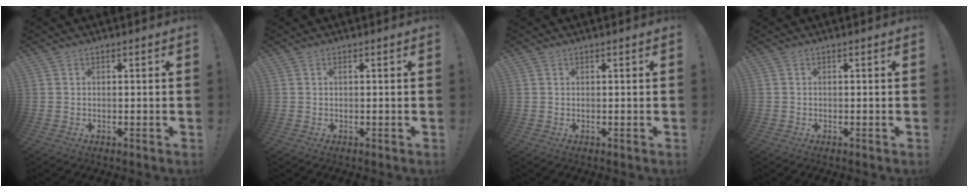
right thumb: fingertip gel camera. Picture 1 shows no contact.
{"total": 0.6, "force": [-0.1, -0.2, 0.6], "torque": [-0.017, 0.004, -0.002]}
{"total": 0.0}
{"total": 0.5, "force": [-0.3, 0.4, -0.1], "torque": [0.002, 0.001, -0.005]}